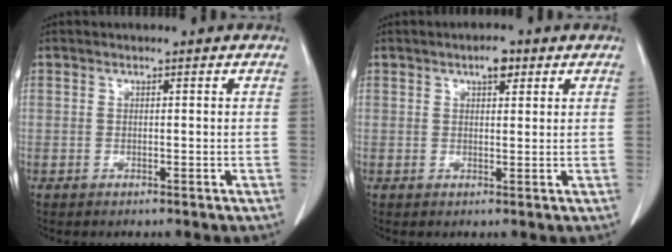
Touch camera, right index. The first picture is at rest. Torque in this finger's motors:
{"motor_torque": [0.25, 0.07, 0.04, 0.01]}